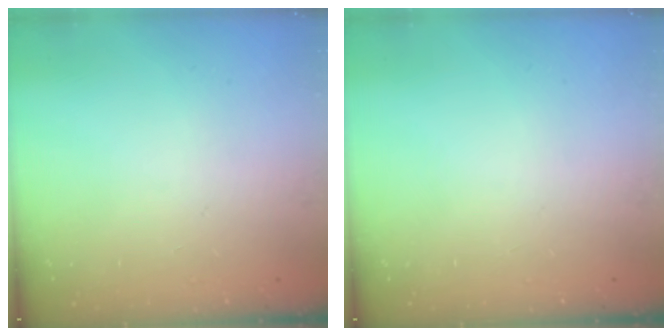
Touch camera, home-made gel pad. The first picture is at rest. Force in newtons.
{"total": 0.0}